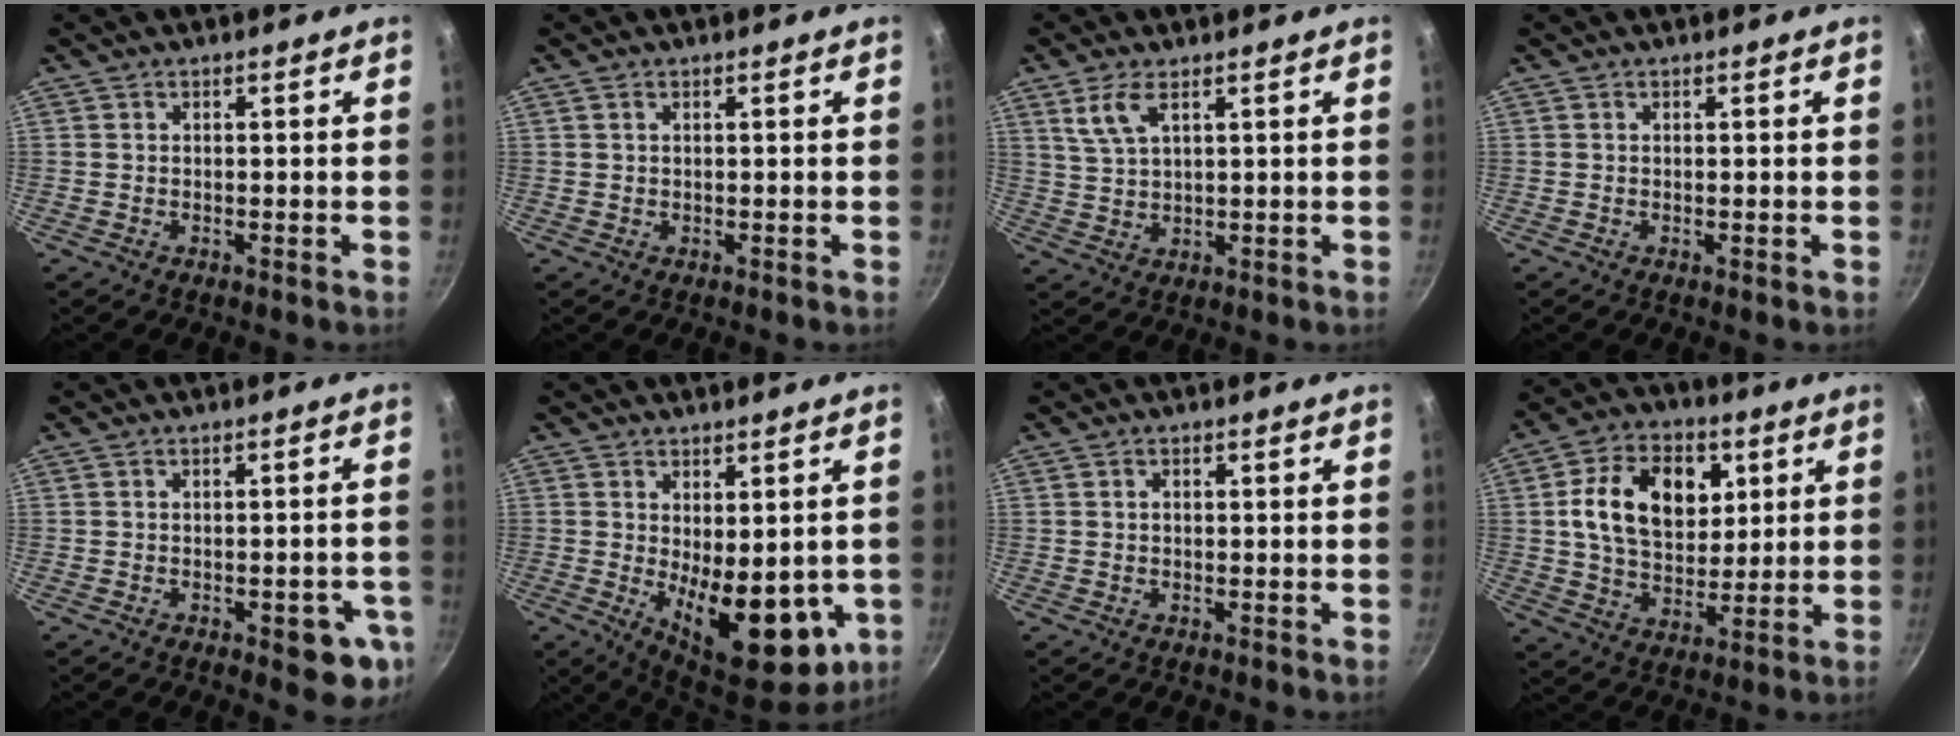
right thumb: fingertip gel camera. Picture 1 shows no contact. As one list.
[{"total": 0.7, "force": [0.4, 0.3, 0.5], "torque": [-0.008, 0.002, 0.008]}, {"total": 5.6, "force": [3.0, 2.3, 4.2], "torque": [-0.083, -0.012, 0.067]}, {"total": 0.0}, {"total": 8.0, "force": [-2.9, 3.4, 6.6], "torque": [-0.052, 0.010, -0.032]}, {"total": 15.8, "force": [-2.2, 7.6, 13.7], "torque": [-0.166, -0.030, -0.013]}, {"total": 0.9, "force": [0.1, 0.6, 0.6], "torque": [-0.010, 0.004, 0.001]}, {"total": 16.9, "force": [4.4, 11.7, 11.3], "torque": [-0.161, -0.003, 0.068]}]